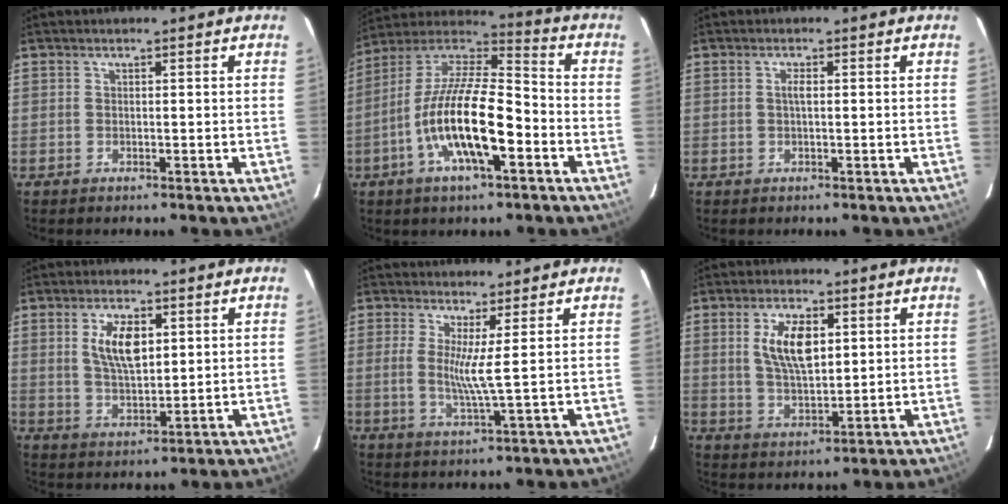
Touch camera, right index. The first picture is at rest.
{"total": 18.2, "force": [-6.3, 5.6, 16.2], "torque": [-0.311, -0.012, -0.125]}
{"total": 1.2, "force": [0.1, 0.3, 1.2], "torque": [-0.023, 0.003, -0.001]}
{"total": 7.9, "force": [2.4, 3.7, 6.5], "torque": [-0.120, 0.004, 0.049]}
{"total": 4.5, "force": [1.1, -0.8, 4.2], "torque": [-0.079, -0.015, 0.014]}
{"total": 8.9, "force": [2.5, 4.1, 7.4], "torque": [-0.141, 0.004, 0.052]}